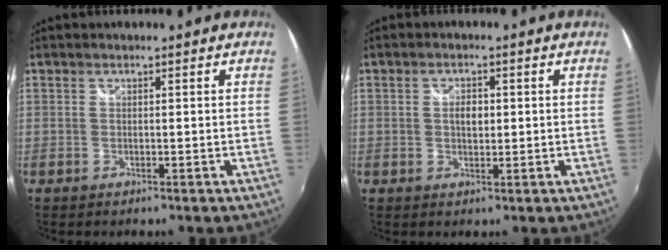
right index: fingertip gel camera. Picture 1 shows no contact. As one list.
[{"total": 2.7, "force": [0.2, 1.7, 2.1], "torque": [-0.034, 0.004, 0.002]}]